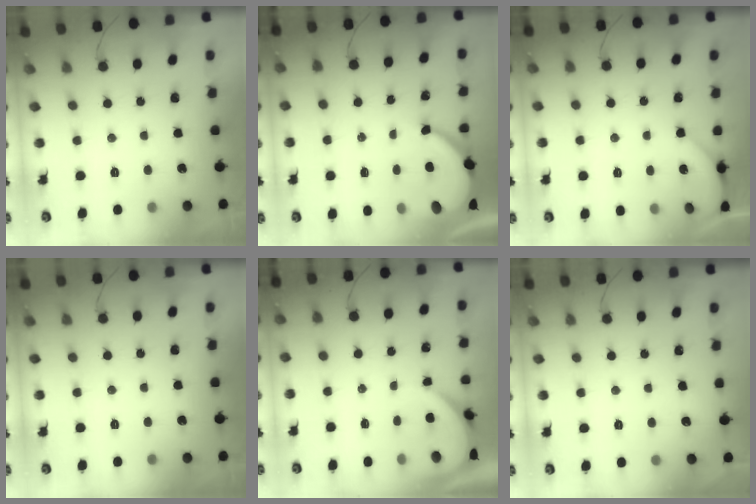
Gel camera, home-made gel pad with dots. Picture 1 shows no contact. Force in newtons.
{"total": 7.3, "press": 7.2, "slide": 0.9}
{"total": 4.1, "press": 4.1, "slide": 0.2}
{"total": 0.0}
{"total": 3.6, "press": 3.5, "slide": 0.5}
{"total": 1.7, "press": 1.7, "slide": 0.3}